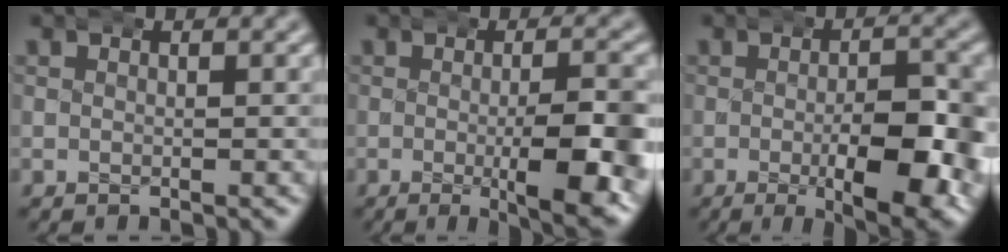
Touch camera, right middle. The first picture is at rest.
{"total": 9.5, "force": [-2.4, 2.9, 8.7], "torque": [-0.107, -0.018, -0.028]}
{"total": 11.1, "force": [-2.5, 4.3, 9.9], "torque": [-0.129, -0.025, -0.027]}